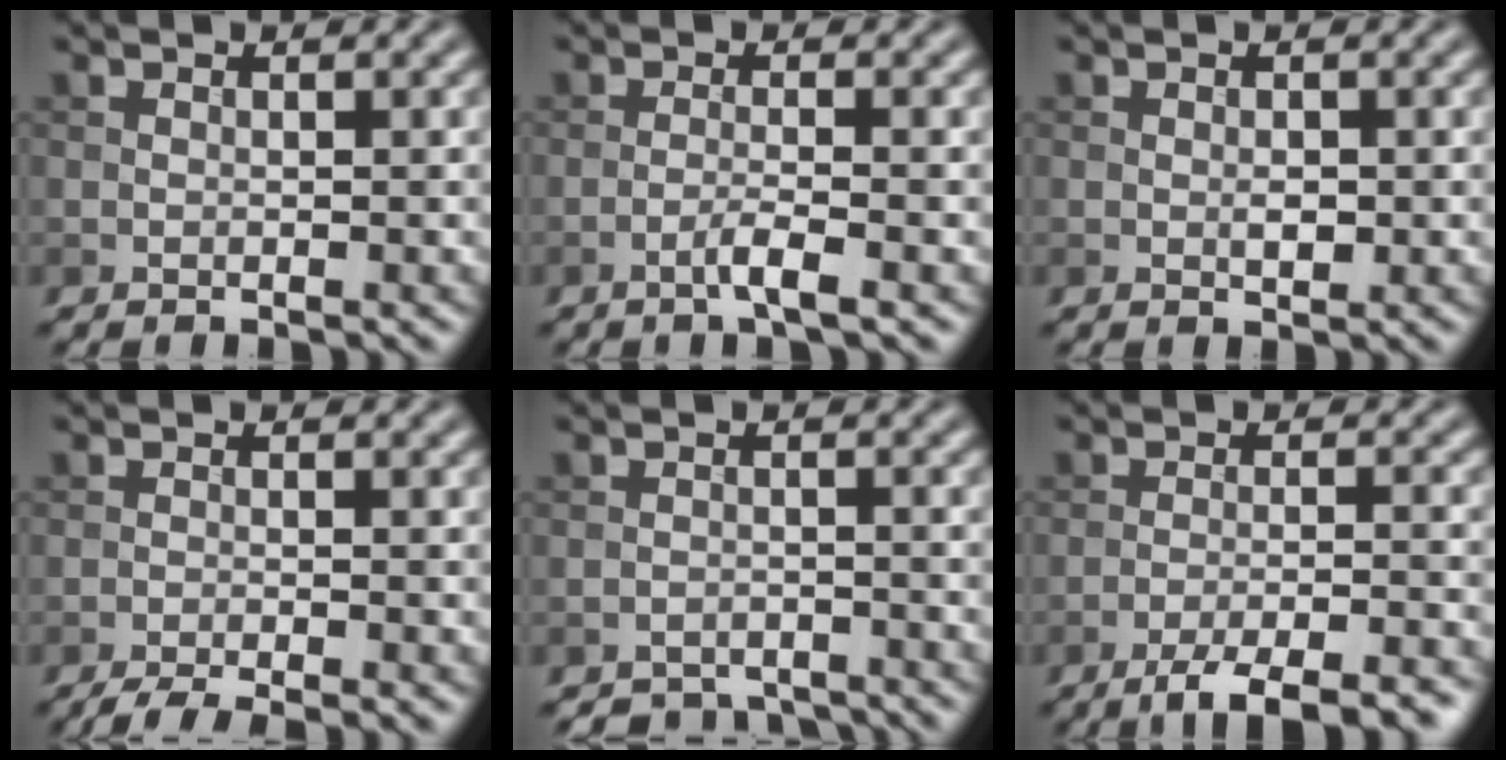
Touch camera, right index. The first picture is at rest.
{"total": 2.1, "force": [-1.1, 0.2, 1.8], "torque": [-0.030, 0.008, -0.027]}
{"total": 1.1, "force": [-0.1, 0.6, 0.9], "torque": [-0.013, -0.002, -0.001]}
{"total": 3.8, "force": [-2.8, 0.7, 2.5], "torque": [-0.037, -0.003, -0.054]}
{"total": 3.6, "force": [-3.5, 0.8, 0.2], "torque": [0.002, 0.000, -0.056]}
{"total": 6.4, "force": [-4.7, 1.3, 4.1], "torque": [-0.056, -0.008, -0.074]}